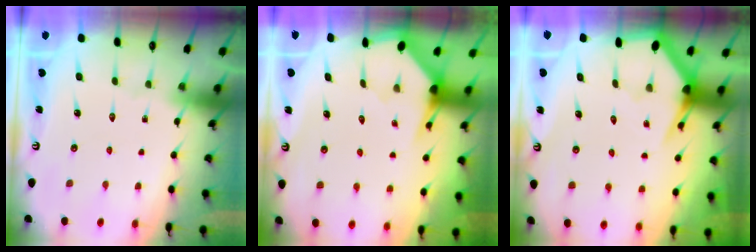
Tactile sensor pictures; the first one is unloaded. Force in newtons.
{"total": 3.2, "press": 3.2, "slide": 0.1}
{"total": 3.7, "press": 3.6, "slide": 0.6}